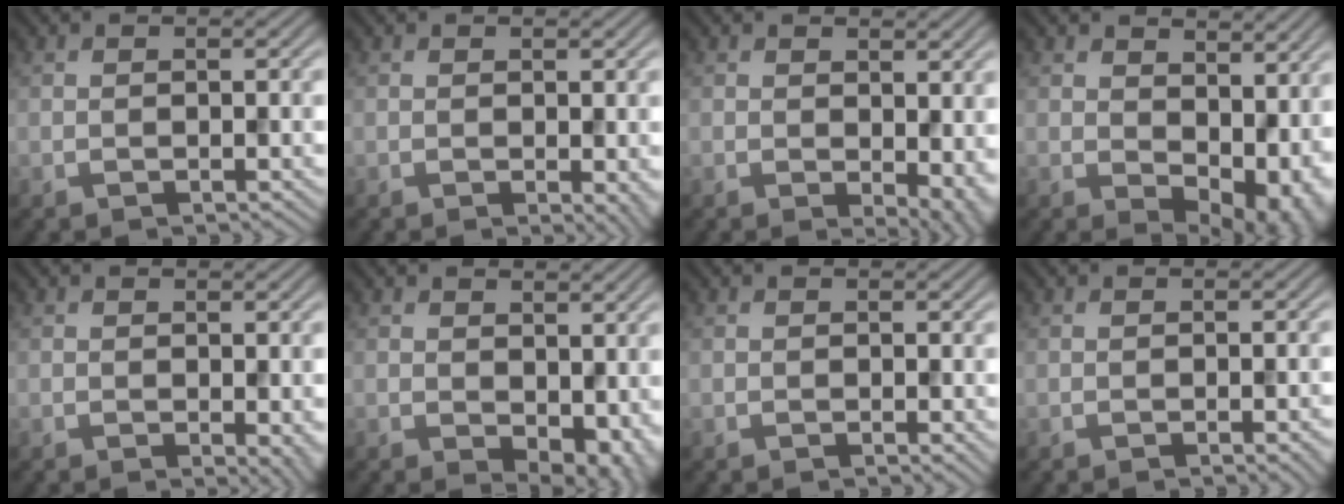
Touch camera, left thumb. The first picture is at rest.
{"total": 1.6, "force": [-0.1, 0.7, 1.5], "torque": [-0.015, -0.008, 0.001]}
{"total": 4.8, "force": [0.1, 2.6, 4.0], "torque": [-0.053, -0.013, 0.009]}
{"total": 11.4, "force": [1.8, 7.3, 8.6], "torque": [-0.120, -0.033, 0.059]}
{"total": 2.0, "force": [-0.2, 0.9, 1.8], "torque": [-0.019, -0.008, 0.001]}
{"total": 6.0, "force": [-0.1, 3.8, 4.6], "torque": [-0.066, -0.023, 0.010]}
{"total": 0.6, "force": [0.2, 0.4, 0.4], "torque": [-0.001, -0.003, 0.002]}
{"total": 1.6, "force": [-0.5, 0.3, 1.5], "torque": [-0.017, 0.000, -0.007]}